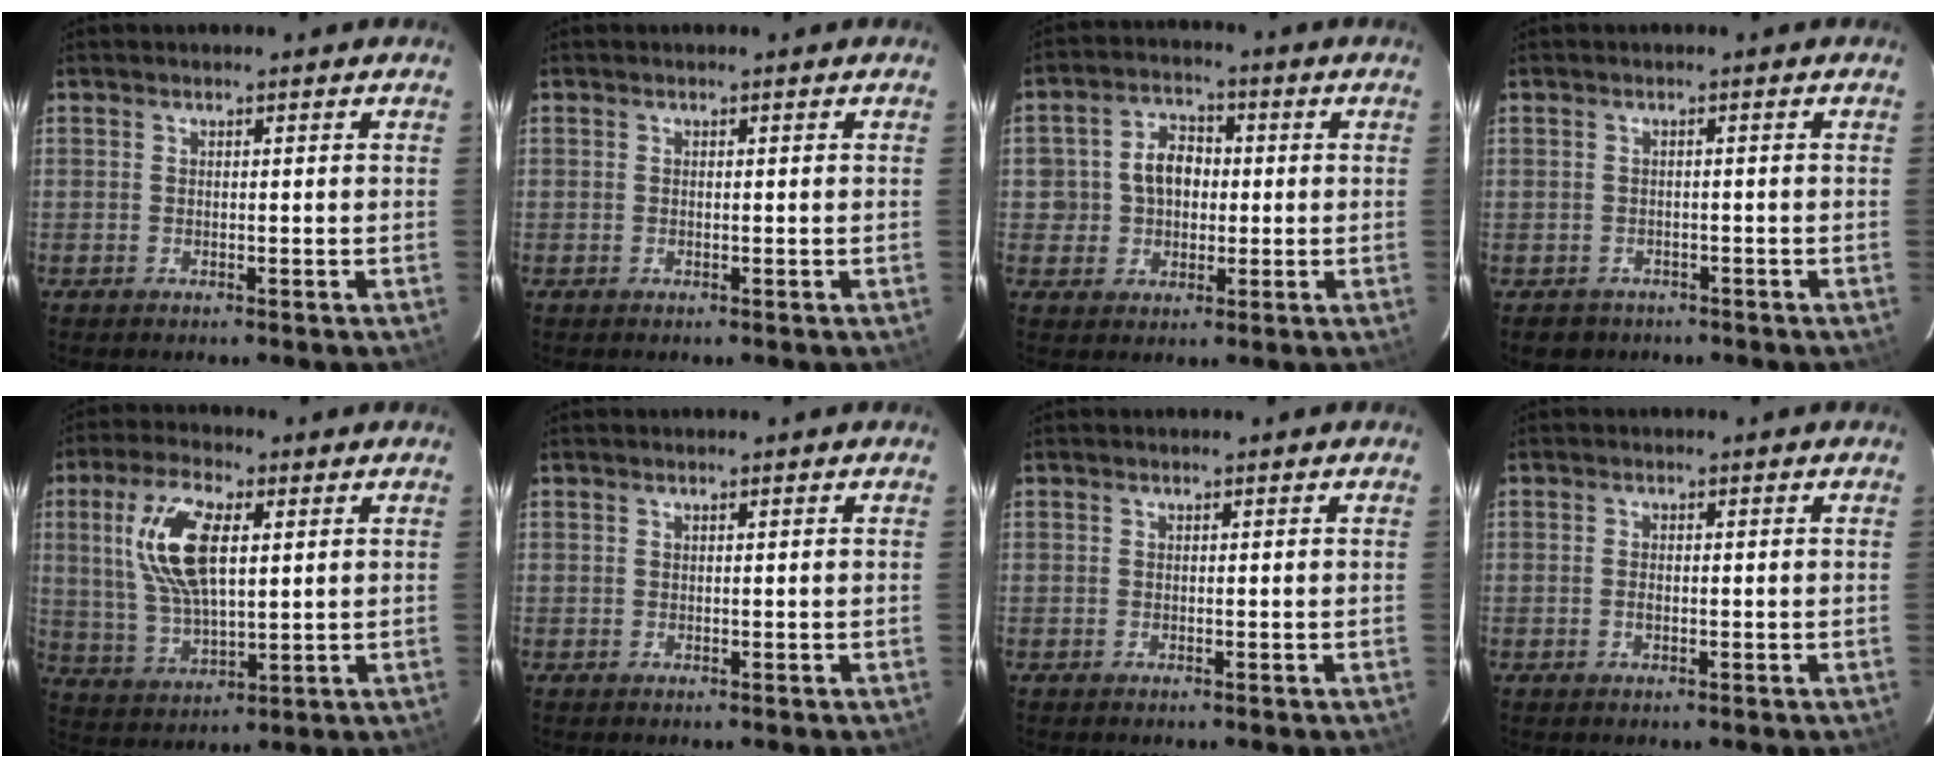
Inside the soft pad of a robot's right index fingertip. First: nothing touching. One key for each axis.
{"total": 0.0}
{"total": 7.1, "fx": 0.2, "fy": 6.1, "fz": 3.7, "tx": -0.069, "ty": 0.026, "tz": 0.009}
{"total": 3.2, "fx": -1.7, "fy": 2.6, "fz": 0.3, "tx": -0.008, "ty": 0.008, "tz": -0.021}
{"total": 13.9, "fx": 3.8, "fy": 6.0, "fz": 12.0, "tx": -0.239, "ty": 0.009, "tz": 0.082}
{"total": 0.0}
{"total": 0.0}
{"total": 1.4, "fx": -0.3, "fy": 0.8, "fz": 1.1, "tx": -0.022, "ty": 0.001, "tz": -0.006}